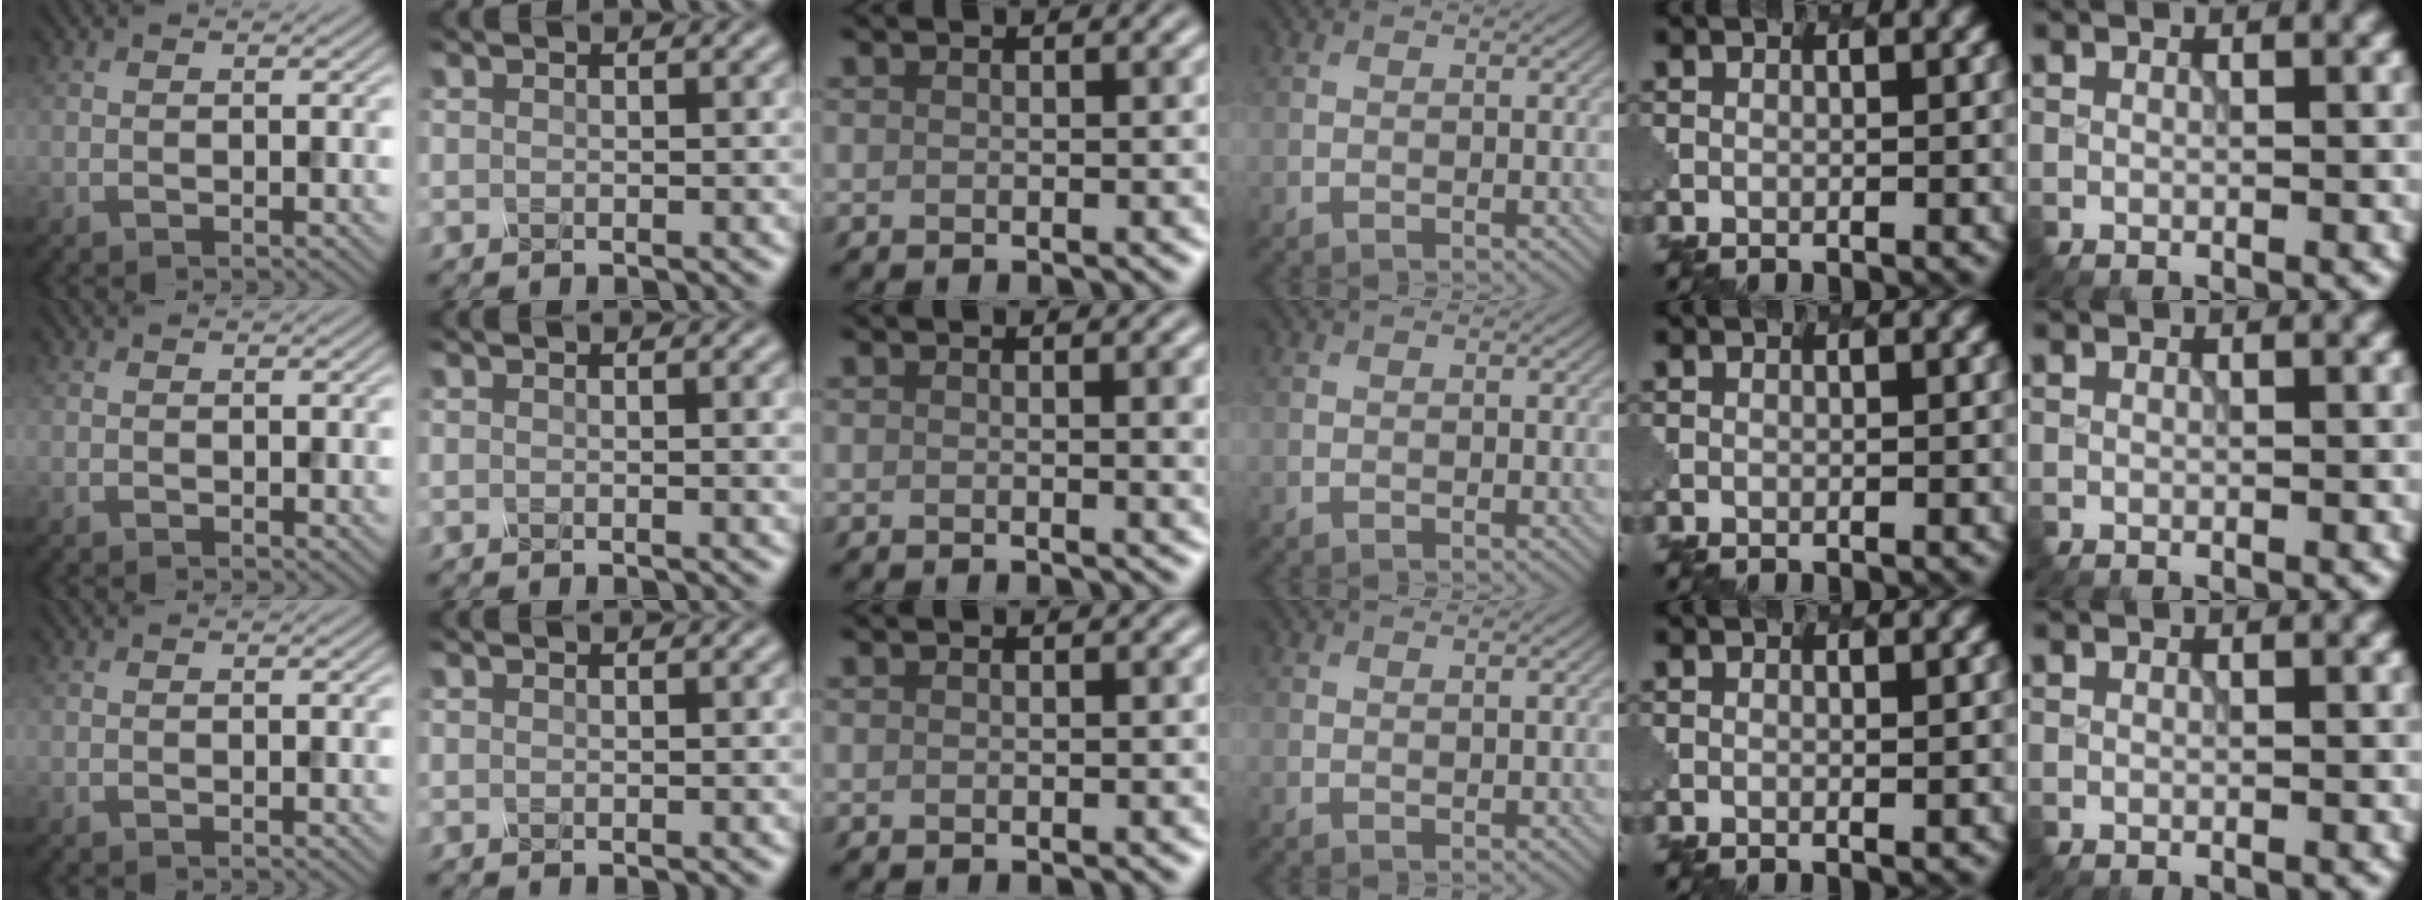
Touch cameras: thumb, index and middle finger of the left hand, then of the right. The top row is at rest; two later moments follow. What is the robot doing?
{"motion": "unscrew", "object": "spray bottle"}